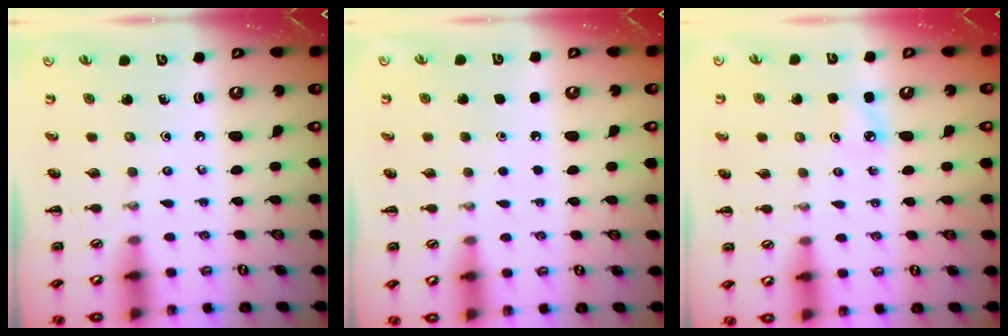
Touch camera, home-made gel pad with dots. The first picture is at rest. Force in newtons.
{"total": 1.7, "press": 1.7, "slide": 0.1}
{"total": 3.8, "press": 3.6, "slide": 1.1}